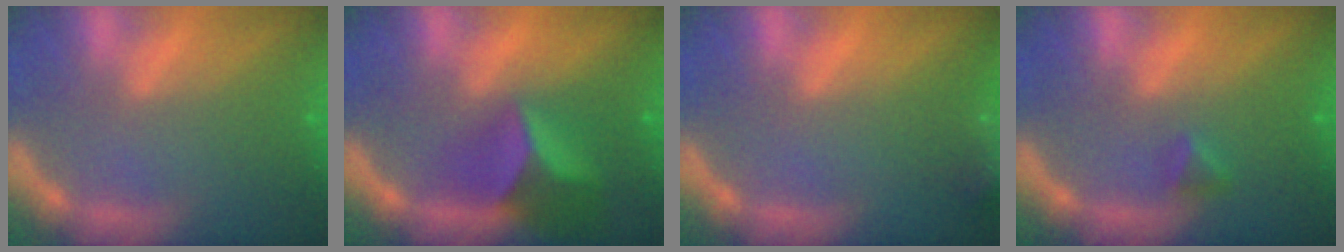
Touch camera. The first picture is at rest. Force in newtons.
{"total": 6.9}
{"total": 6.5}
{"total": 1.4}